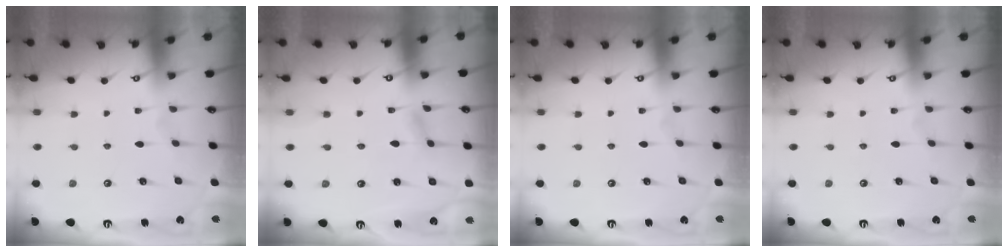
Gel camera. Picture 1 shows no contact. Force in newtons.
{"total": 2.9, "press": 2.9, "slide": 0.4}
{"total": 0.0}
{"total": 0.0}